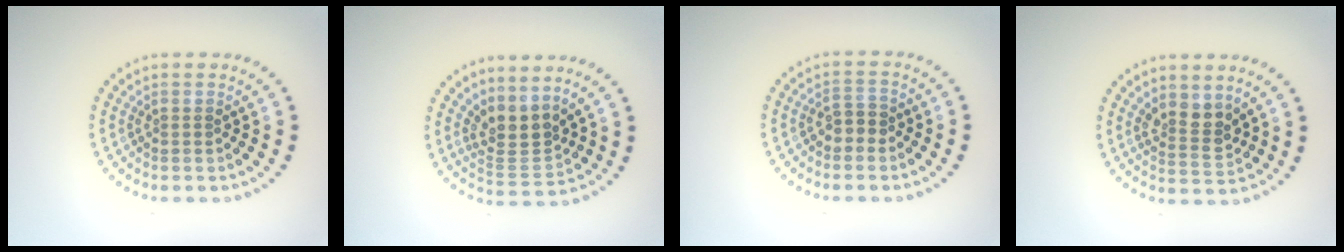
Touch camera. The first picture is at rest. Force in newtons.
{"total": 3.2, "press": 2.5, "slide": 2.1}
{"total": 1.8, "press": 1.7, "slide": 0.8}
{"total": 2.6, "press": 2.4, "slide": 1.2}